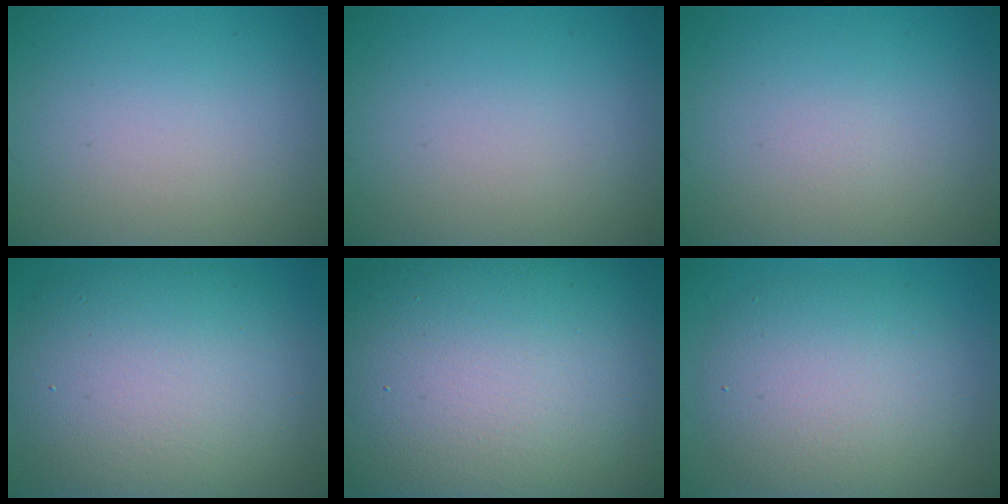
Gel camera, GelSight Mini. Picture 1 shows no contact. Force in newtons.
{"total": 0.0}
{"total": 0.0}
{"total": 11.6, "press": 11.6, "slide": 0.7}
{"total": 19.6, "press": 19.6, "slide": 0.7}
{"total": 6.6, "press": 6.6, "slide": 0.5}